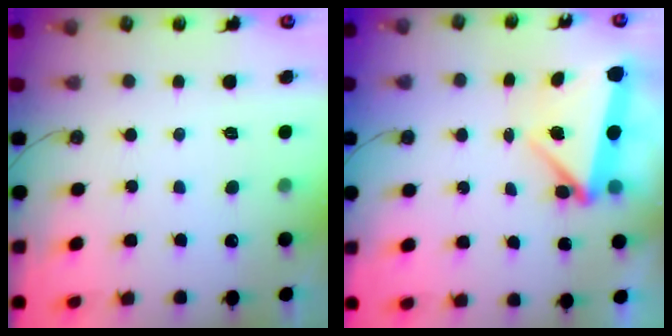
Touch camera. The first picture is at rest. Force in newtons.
{"total": 7.0, "press": 6.9, "slide": 0.6}